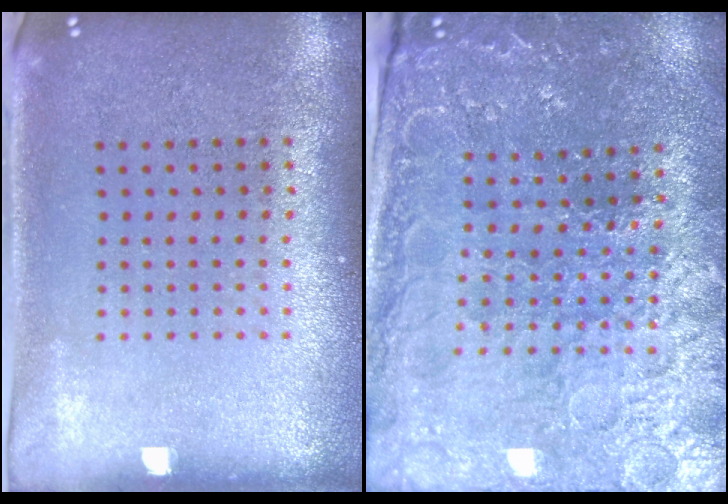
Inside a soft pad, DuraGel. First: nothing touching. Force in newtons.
{"total": 3.3, "press": 3.3, "slide": 0.4}